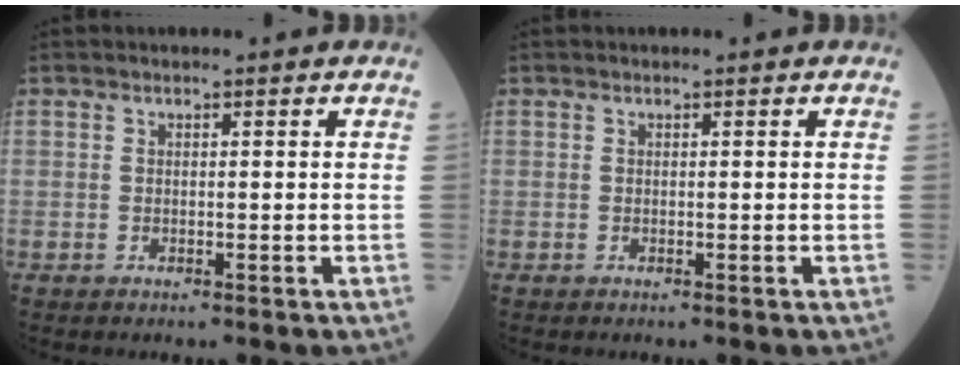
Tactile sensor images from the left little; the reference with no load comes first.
{"total": 0.0}